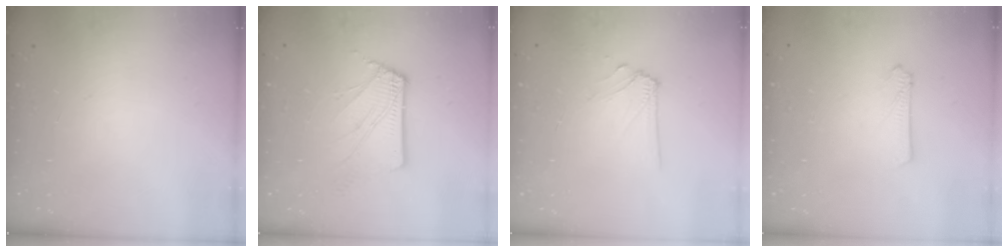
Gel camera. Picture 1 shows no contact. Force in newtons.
{"total": 6.9, "press": 6.8, "slide": 0.8}
{"total": 6.2, "press": 6.2, "slide": 0.9}
{"total": 2.6, "press": 2.6, "slide": 0.3}